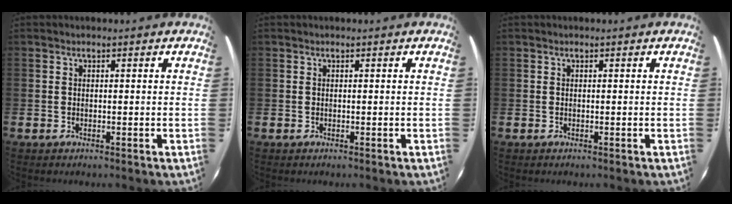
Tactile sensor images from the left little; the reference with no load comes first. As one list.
[{"total": 0.0}, {"total": 0.0}]